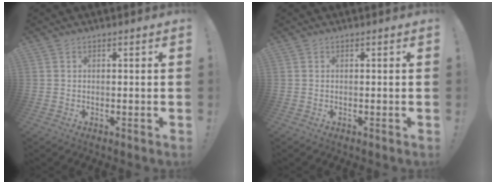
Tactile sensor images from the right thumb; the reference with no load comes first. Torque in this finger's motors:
{"motor_torque": [-0.01, 0.18, 0.07, -0.16, -0.03]}